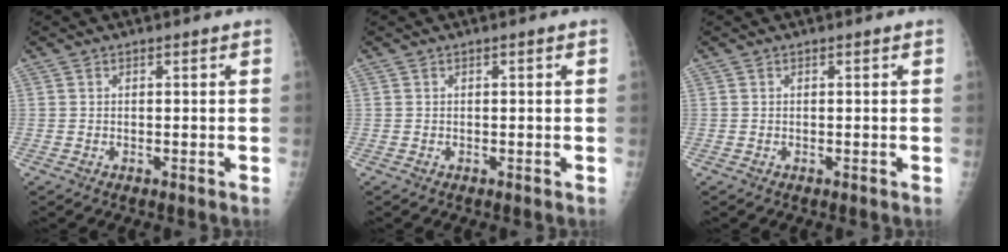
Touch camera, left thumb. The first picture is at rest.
{"total": 0.0}
{"total": 0.0}